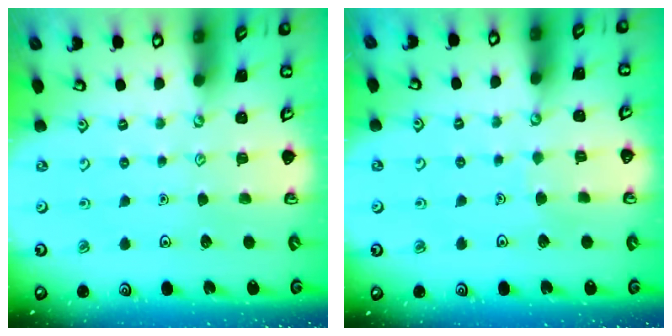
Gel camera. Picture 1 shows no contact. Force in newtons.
{"total": 3.0, "press": 3.0, "slide": 0.2}